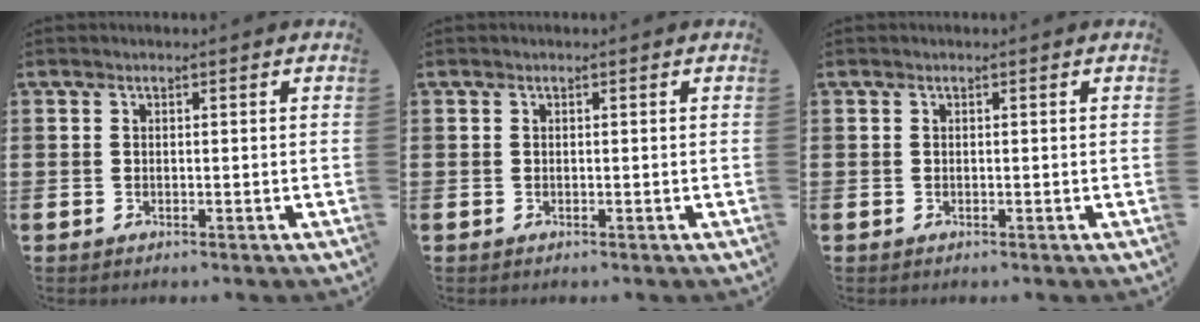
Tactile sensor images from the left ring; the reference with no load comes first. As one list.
[{"total": 0.0}, {"total": 0.0}]